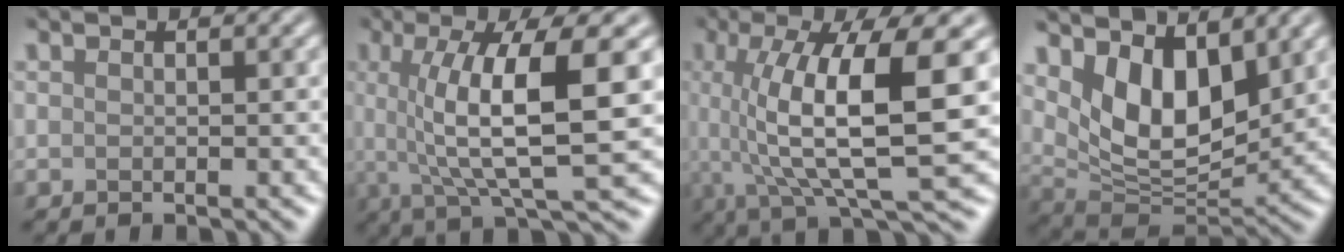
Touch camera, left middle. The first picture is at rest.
{"total": 8.8, "force": [0.6, 1.7, 8.6], "torque": [-0.140, 0.008, 0.030]}
{"total": 9.9, "force": [0.8, 2.3, 9.6], "torque": [-0.174, 0.007, 0.038]}
{"total": 6.4, "force": [2.5, 3.3, 4.9], "torque": [-0.105, -0.016, 0.064]}